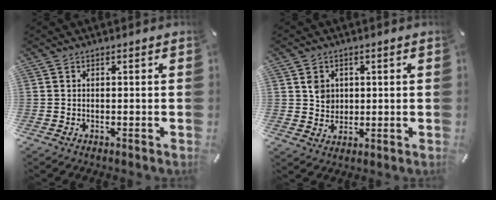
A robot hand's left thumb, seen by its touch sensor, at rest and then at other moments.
{"total": 4.7, "force": [1.2, 4.4, 1.0], "torque": [-0.007, -0.002, 0.020]}